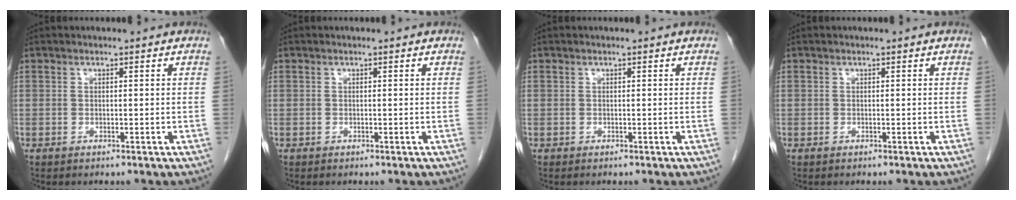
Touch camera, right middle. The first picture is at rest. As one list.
[{"total": 0.0}, {"total": 0.0}, {"total": 0.0}]